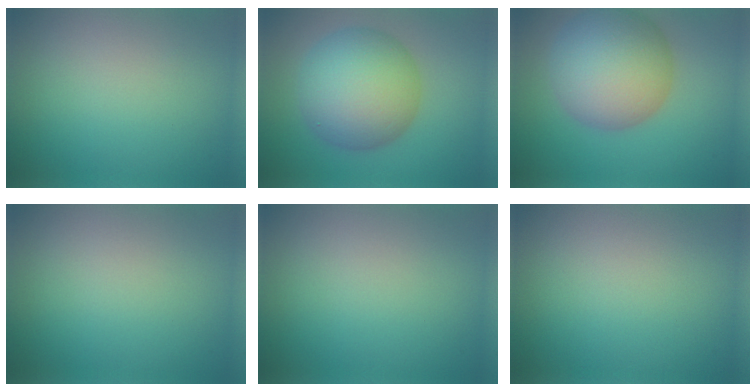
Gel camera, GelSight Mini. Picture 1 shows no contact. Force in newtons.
{"total": 9.7, "press": 9.7, "slide": 0.1}
{"total": 9.8, "press": 9.8, "slide": 0.5}
{"total": 0.0}
{"total": 0.0}
{"total": 0.0}